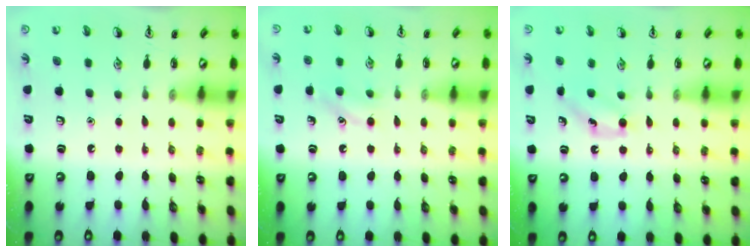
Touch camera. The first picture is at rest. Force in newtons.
{"total": 7.6, "press": 7.2, "slide": 2.4}
{"total": 5.3, "press": 5.0, "slide": 1.7}